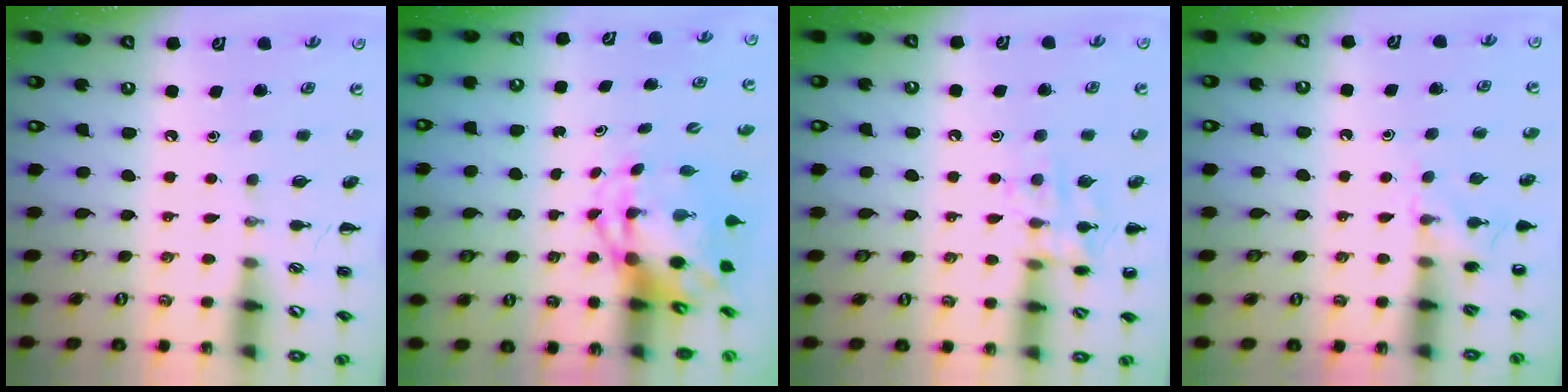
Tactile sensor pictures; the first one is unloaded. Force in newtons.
{"total": 3.8, "press": 3.7, "slide": 1.0}
{"total": 10.7, "press": 10.7, "slide": 0.6}
{"total": 5.7, "press": 5.4, "slide": 1.8}